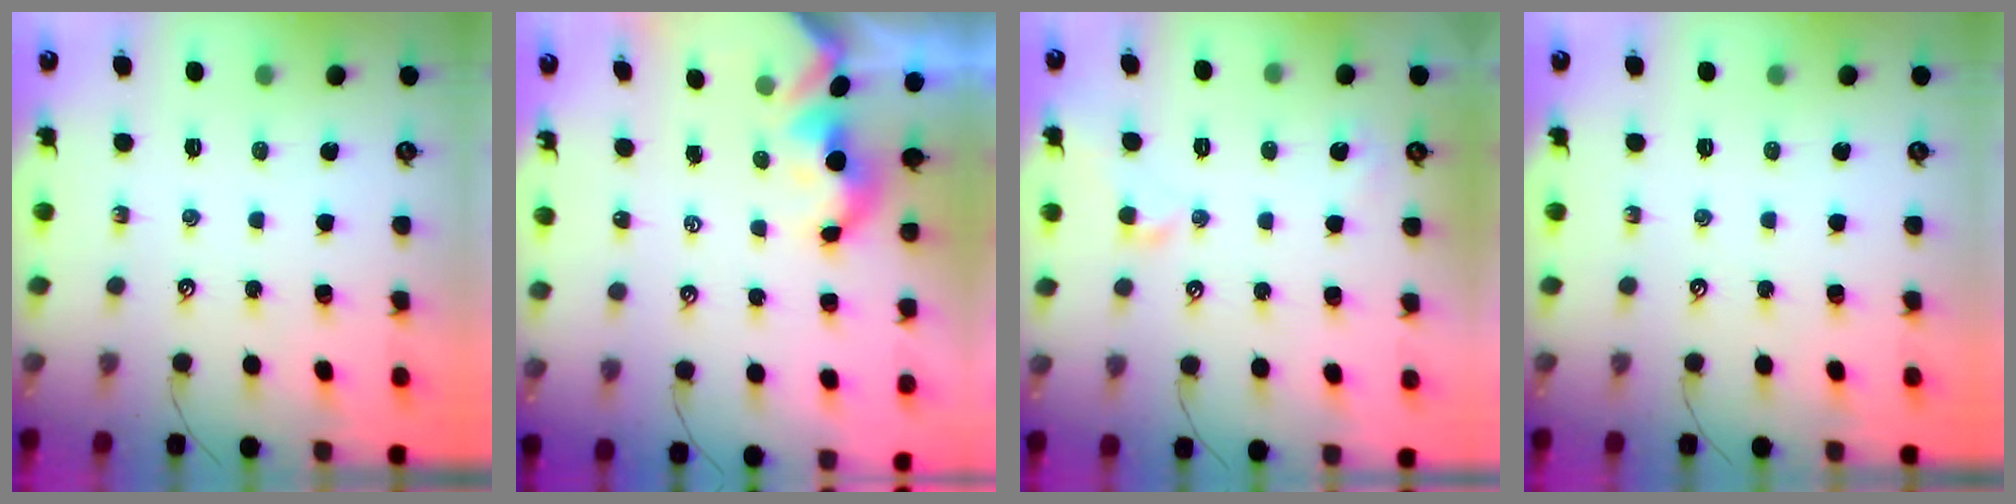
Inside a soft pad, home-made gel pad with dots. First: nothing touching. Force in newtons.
{"total": 1.9, "press": 1.9, "slide": 0.2}
{"total": 1.7, "press": 1.6, "slide": 0.5}
{"total": 0.0}